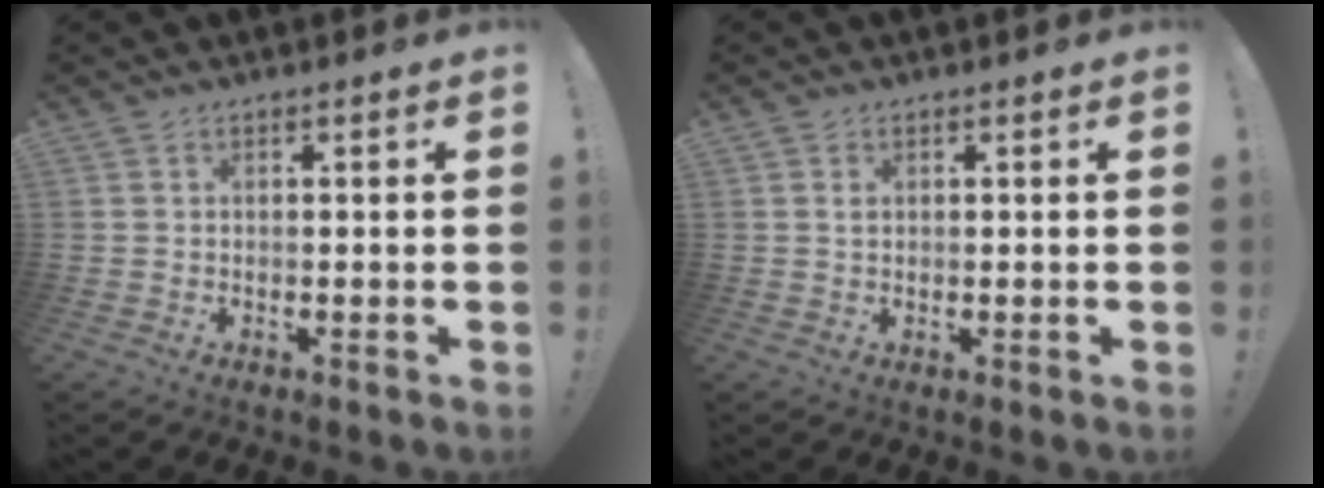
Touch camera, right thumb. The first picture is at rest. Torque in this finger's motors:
{"motor_torque": [-0.04, 0.05, -0.04, -0.06, 0.03]}